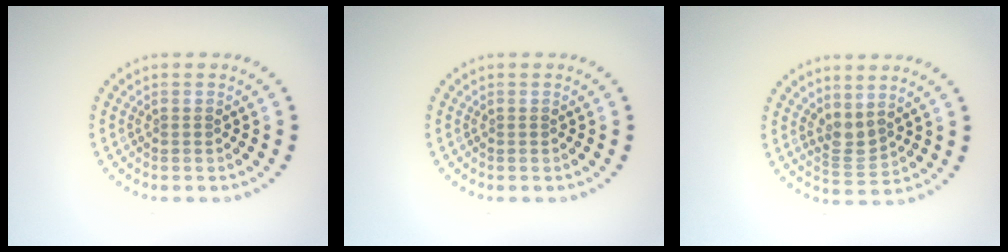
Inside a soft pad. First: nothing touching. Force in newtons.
{"total": 0.0}
{"total": 2.0, "press": 1.6, "slide": 1.1}